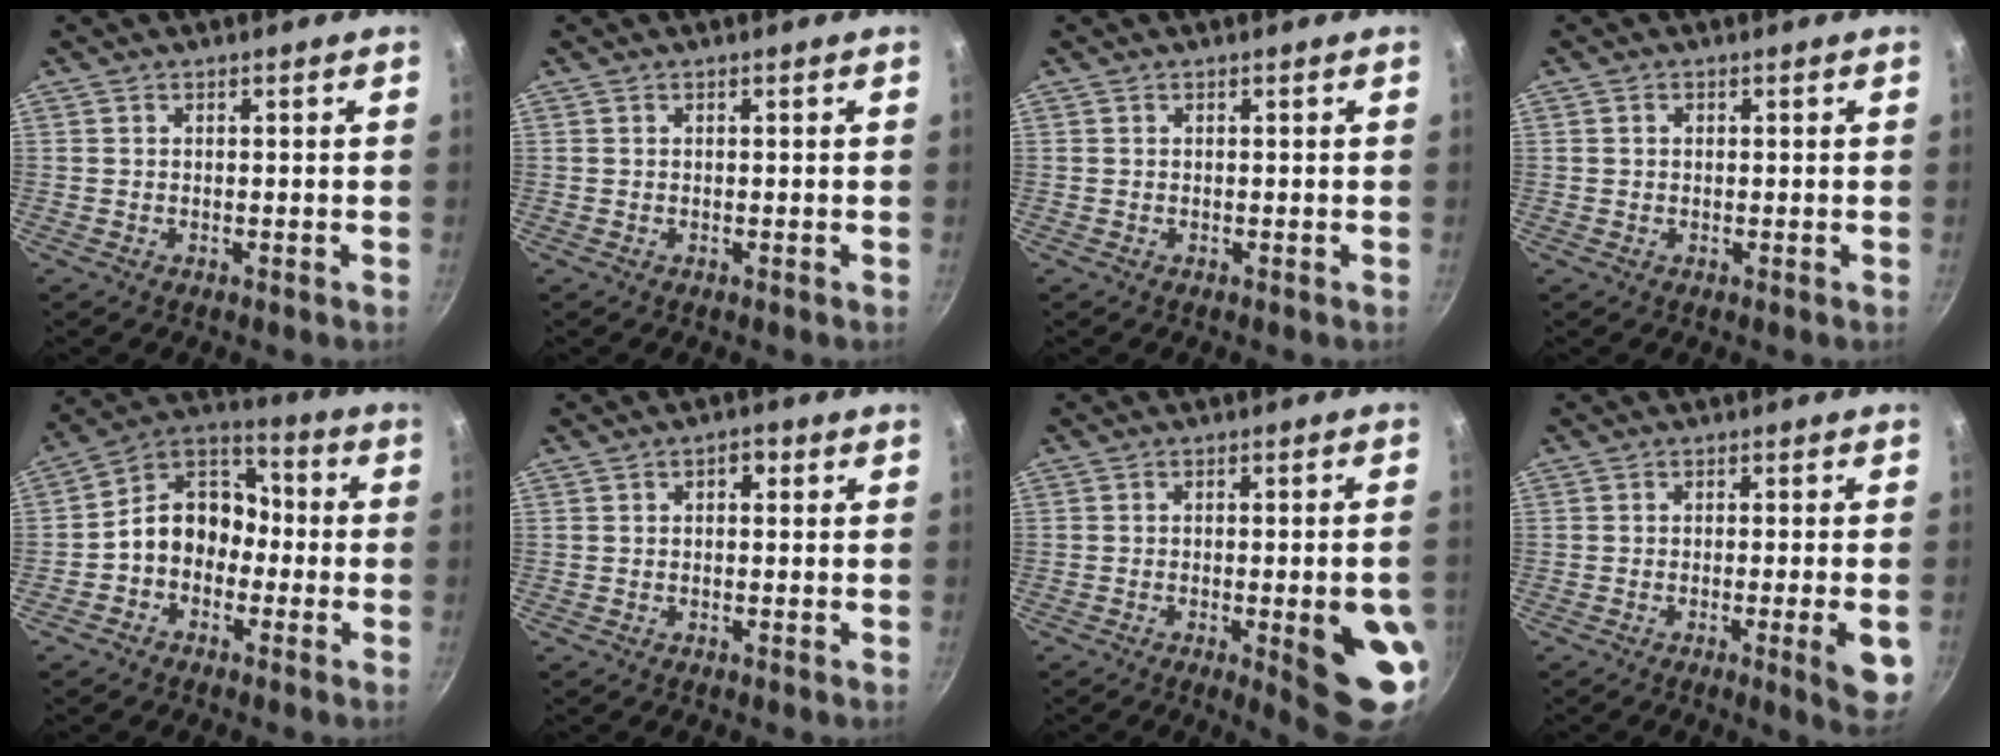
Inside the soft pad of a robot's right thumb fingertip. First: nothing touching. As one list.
[{"total": 0.0}, {"total": 0.0}, {"total": 0.9, "force": [0.2, 0.8, 0.4], "torque": [-0.006, 0.005, 0.003]}, {"total": 11.5, "force": [-2.4, 9.2, 6.5], "torque": [-0.062, 0.056, -0.067]}, {"total": 2.2, "force": [0.5, 1.5, 1.6], "torque": [-0.014, 0.005, 0.002]}, {"total": 14.3, "force": [-3.9, 3.3, 13.3], "torque": [-0.147, 0.011, -0.042]}, {"total": 7.1, "force": [-2.1, 1.1, 6.7], "torque": [-0.085, 0.003, -0.028]}]